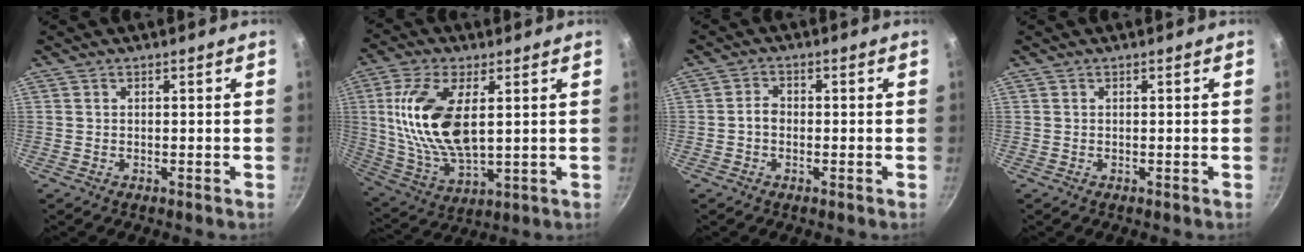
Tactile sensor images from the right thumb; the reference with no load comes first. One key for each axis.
{"total": 16.8, "fx": 3.3, "fy": 8.0, "fz": 14.4, "tx": -0.279, "ty": -0.012, "tz": 0.070}
{"total": 2.4, "fx": -0.5, "fy": 1.8, "fz": 1.5, "tx": -0.019, "ty": 0.012, "tz": -0.011}
{"total": 0.0}